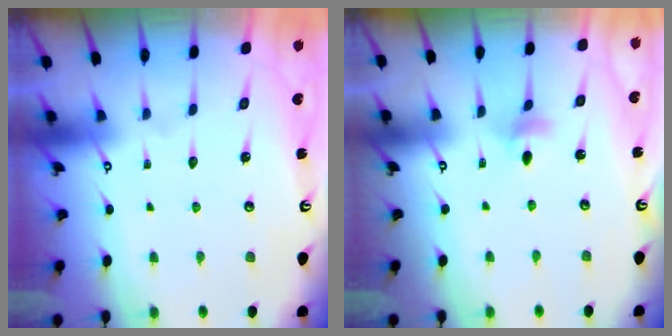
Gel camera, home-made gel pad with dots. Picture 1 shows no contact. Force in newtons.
{"total": 3.2, "press": 3.2, "slide": 0.5}